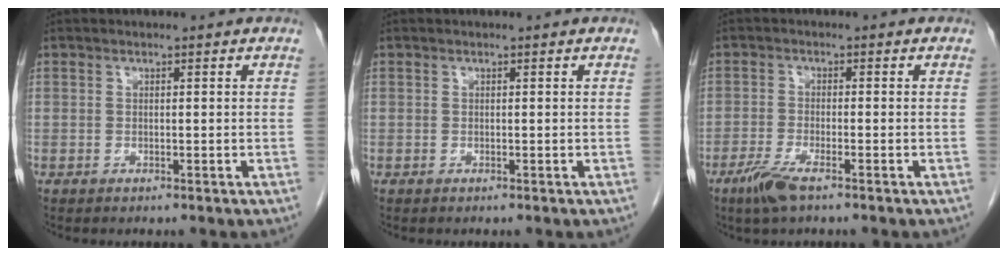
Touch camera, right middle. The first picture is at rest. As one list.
[{"total": 0.0}, {"total": 4.2, "force": [-2.8, 0.6, 3.1], "torque": [-0.070, -0.009, -0.056]}]